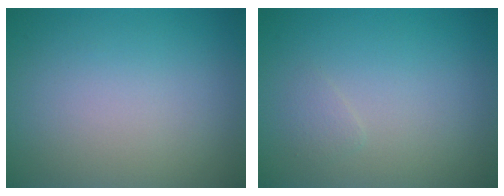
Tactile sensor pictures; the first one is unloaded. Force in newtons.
{"total": 0.7, "press": 0.7, "slide": 0.1}